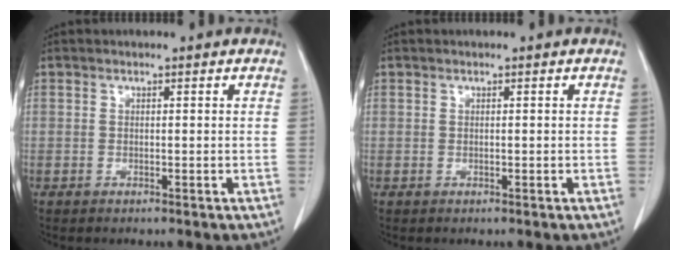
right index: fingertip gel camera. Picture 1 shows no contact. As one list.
[{"total": 0.6, "force": [-0.1, 0.3, 0.5], "torque": [-0.015, 0.003, 0.001]}]